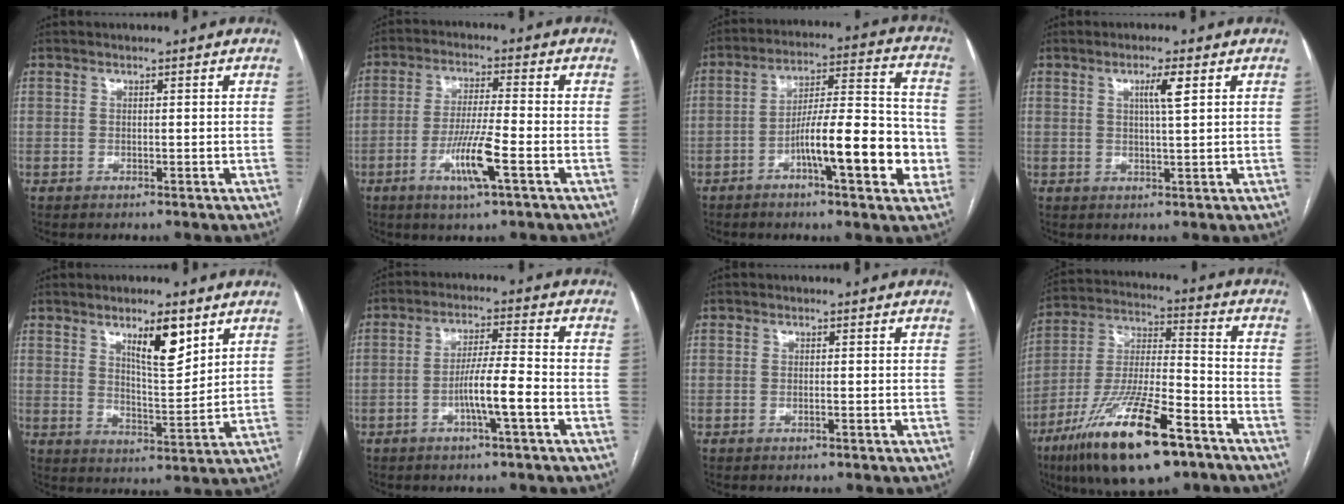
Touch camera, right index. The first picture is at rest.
{"total": 8.2, "force": [-3.4, 0.1, 7.5], "torque": [-0.145, -0.009, -0.062]}
{"total": 15.0, "force": [-4.7, 2.8, 14.0], "torque": [-0.212, 0.016, -0.072]}
{"total": 3.3, "force": [1.2, -0.2, 3.1], "torque": [-0.054, -0.001, 0.020]}
{"total": 8.0, "force": [4.6, 1.8, 6.3], "torque": [-0.106, -0.007, 0.078]}
{"total": 6.8, "force": [-2.6, -0.1, 6.3], "torque": [-0.118, 0.005, -0.047]}
{"total": 0.5, "force": [-0.2, 0.0, 0.5], "torque": [-0.010, 0.000, -0.002]}
{"total": 20.6, "force": [-12.4, 4.3, 15.9], "torque": [-0.301, -0.028, -0.218]}